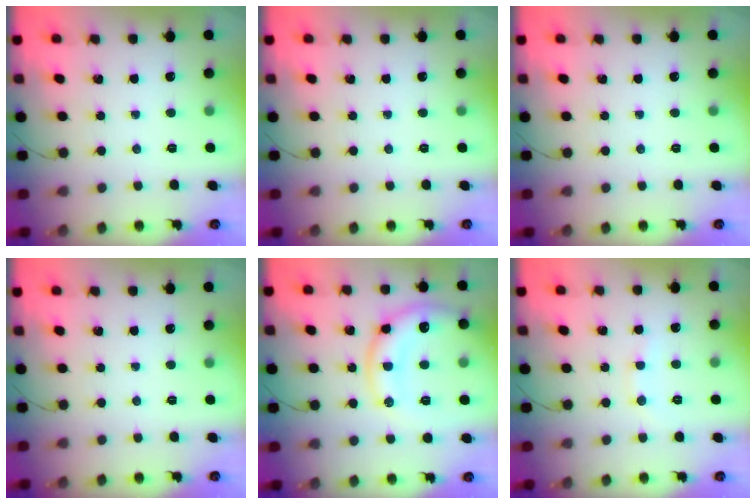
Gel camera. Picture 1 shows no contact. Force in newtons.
{"total": 0.0}
{"total": 0.0}
{"total": 0.0}
{"total": 15.1, "press": 15.0, "slide": 2.0}
{"total": 6.2, "press": 6.0, "slide": 1.5}